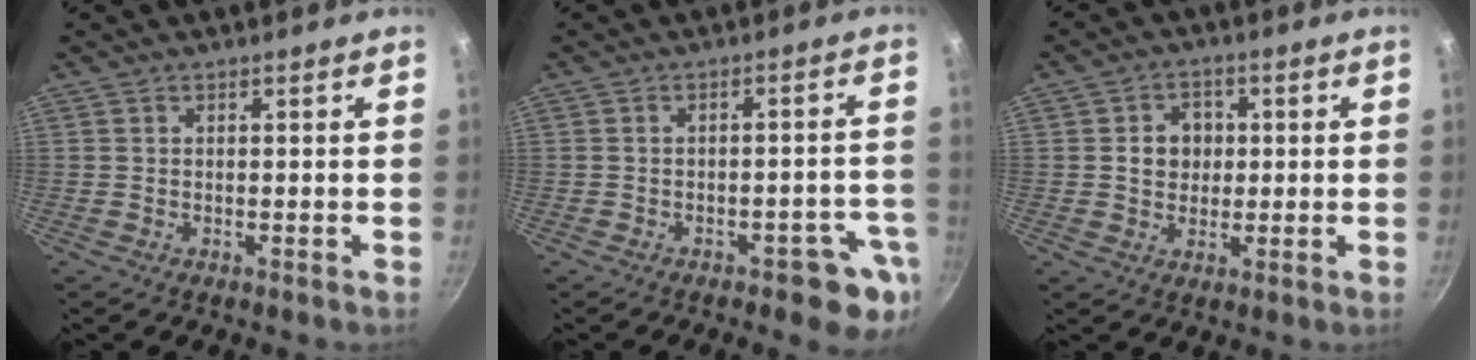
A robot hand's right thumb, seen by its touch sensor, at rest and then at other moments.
{"total": 7.4, "force": [-3.7, 3.3, 5.5], "torque": [-0.025, 0.034, -0.040]}
{"total": 5.9, "force": [0.6, 5.1, 2.9], "torque": [-0.017, 0.005, 0.005]}